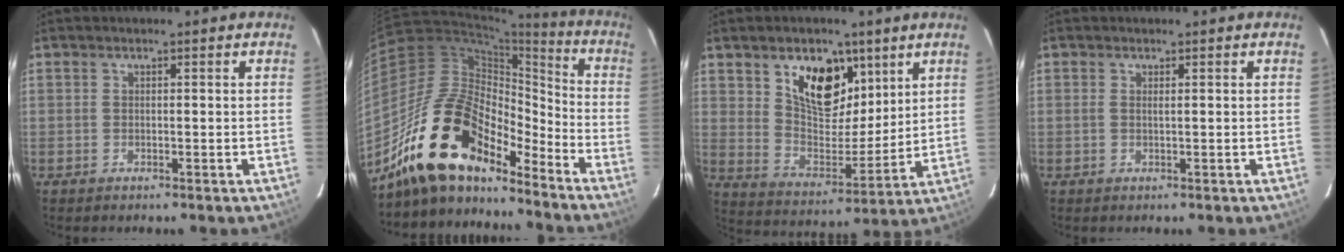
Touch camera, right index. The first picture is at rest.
{"total": 19.7, "force": [-15.3, 7.5, 9.9], "torque": [-0.178, 0.009, -0.284]}
{"total": 14.3, "force": [7.5, 8.1, 9.0], "torque": [-0.147, 0.000, 0.140]}
{"total": 0.6, "force": [0.2, -0.1, 0.5], "torque": [-0.012, 0.001, 0.003]}